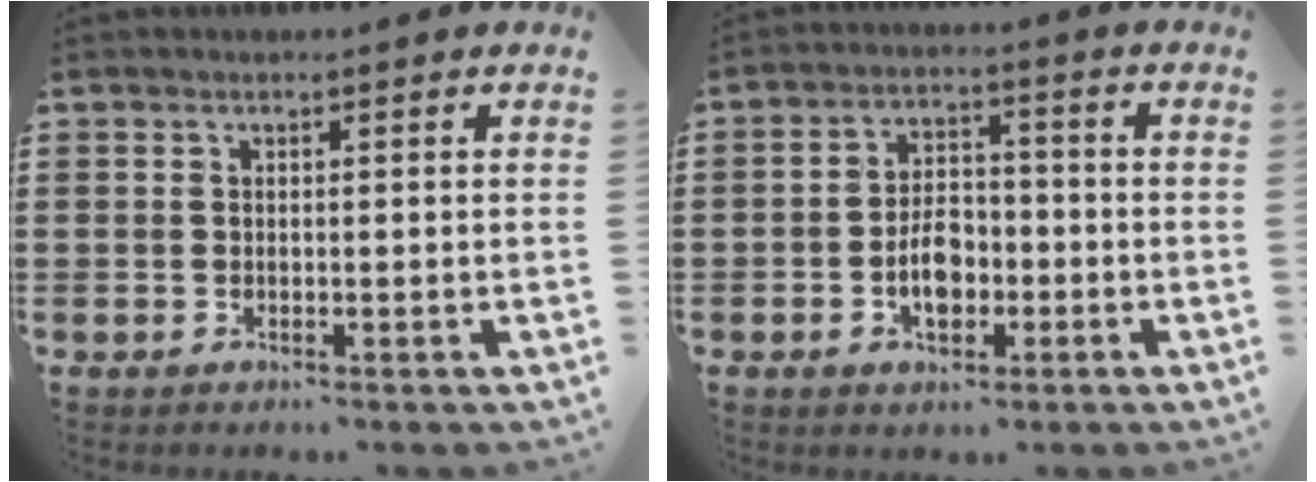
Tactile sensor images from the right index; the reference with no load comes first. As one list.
[{"total": 5.9, "force": [-1.9, 3.5, 4.4], "torque": [-0.075, 0.001, -0.039]}]